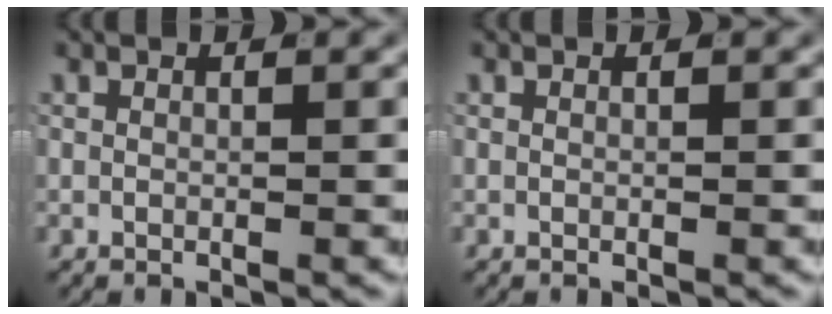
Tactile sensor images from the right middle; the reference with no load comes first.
{"total": 0.0}